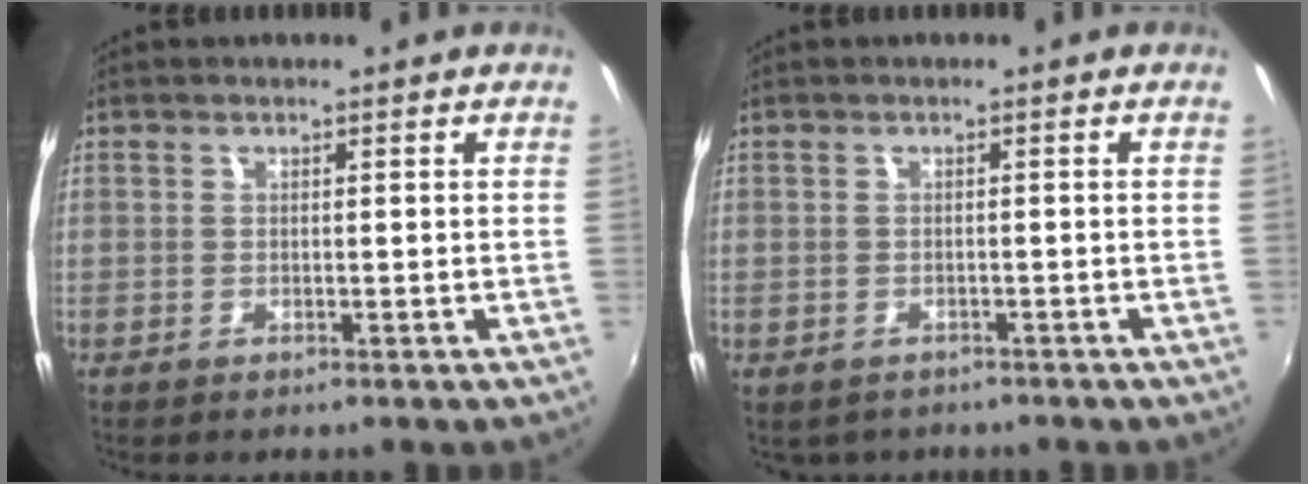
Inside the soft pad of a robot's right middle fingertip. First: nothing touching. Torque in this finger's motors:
{"motor_torque": [1.07, -1.07, 0.06, 0.08]}